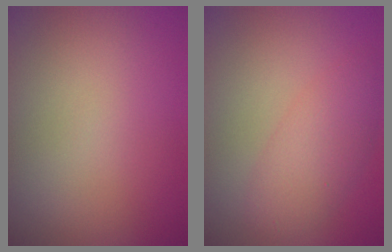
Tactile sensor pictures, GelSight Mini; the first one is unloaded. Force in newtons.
{"total": 3.6, "press": 3.6, "slide": 0.0}